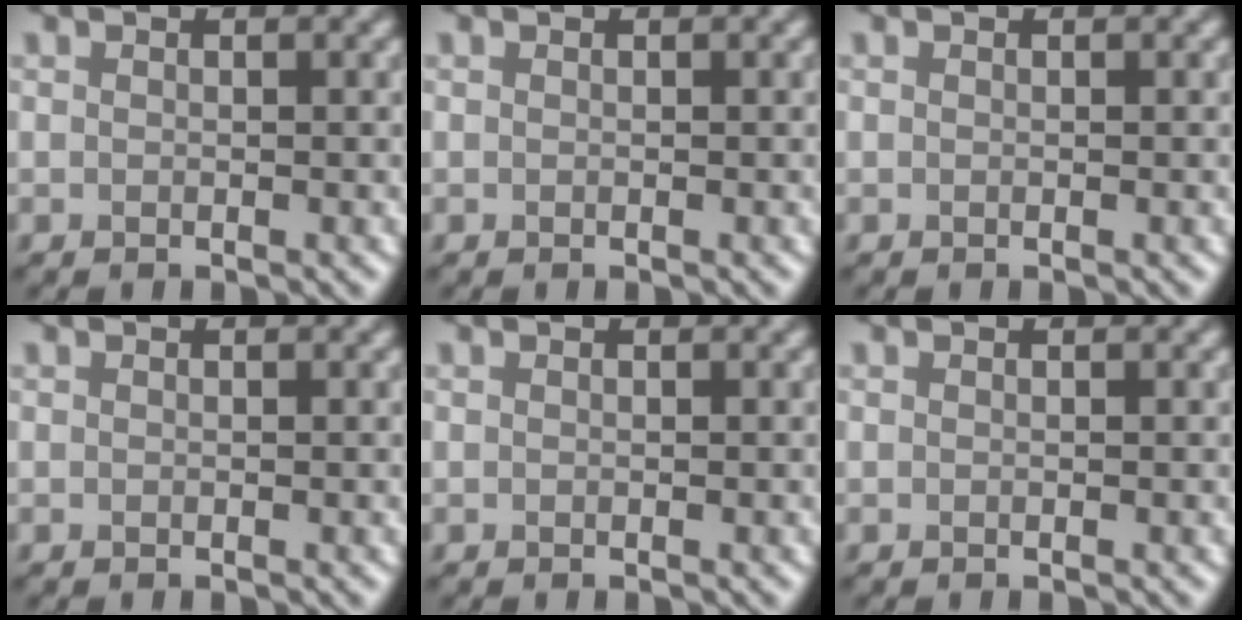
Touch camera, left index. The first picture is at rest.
{"total": 0.0}
{"total": 0.0}
{"total": 0.0}
{"total": 0.0}
{"total": 0.0}